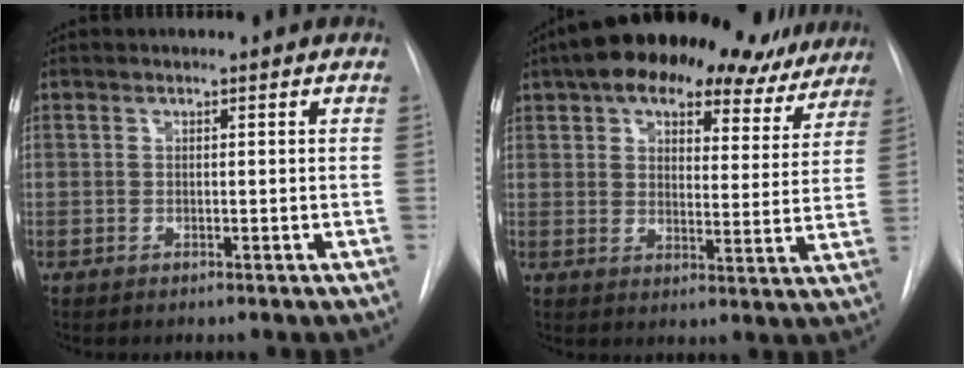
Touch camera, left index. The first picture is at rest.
{"total": 23.9, "force": [18.6, 9.9, 11.4], "torque": [-0.188, 0.033, 0.238]}